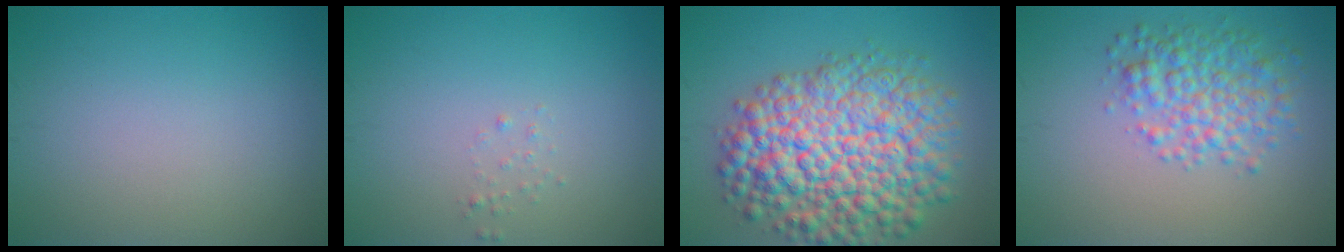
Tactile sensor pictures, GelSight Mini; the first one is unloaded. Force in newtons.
{"total": 0.6, "press": 0.6, "slide": 0.1}
{"total": 12.2, "press": 12.2, "slide": 0.5}
{"total": 4.5, "press": 4.4, "slide": 0.1}